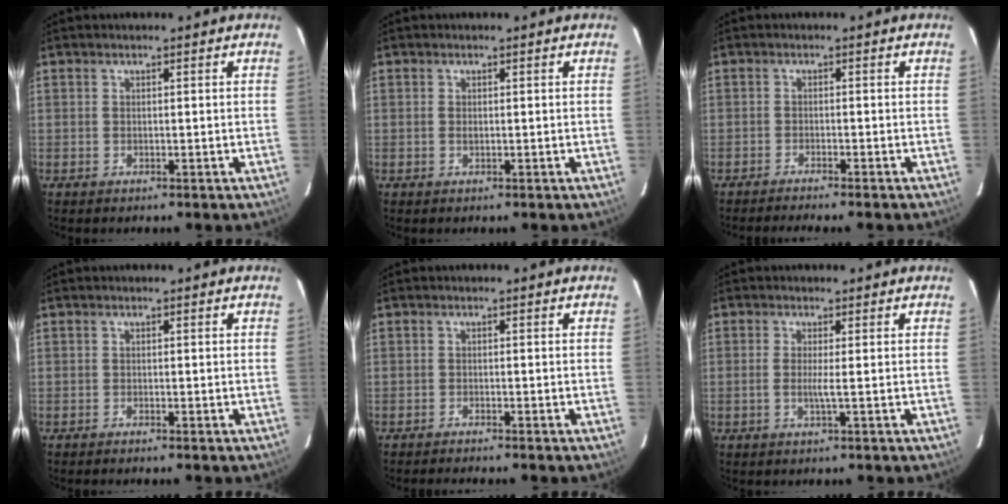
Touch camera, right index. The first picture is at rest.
{"total": 0.7, "force": [-0.1, 0.4, 0.5], "torque": [-0.010, -0.001, -0.001]}
{"total": 4.7, "force": [-4.2, -0.3, 2.1], "torque": [-0.045, -0.012, -0.068]}
{"total": 0.7, "force": [-0.6, -0.1, 0.2], "torque": [-0.003, -0.001, -0.012]}
{"total": 3.3, "force": [-3.0, 0.0, 1.2], "torque": [-0.033, -0.008, -0.050]}
{"total": 1.9, "force": [-0.4, -0.5, 1.8], "torque": [-0.035, -0.004, -0.010]}